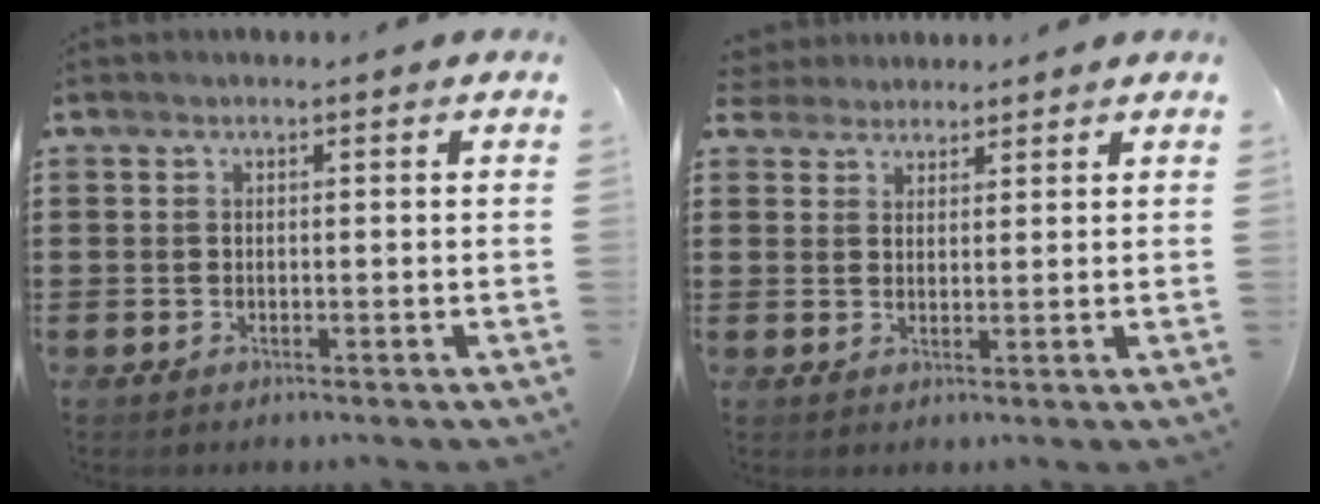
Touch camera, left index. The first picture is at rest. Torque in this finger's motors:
{"motor_torque": [0.46, -1.68, 0.12, 0.02]}